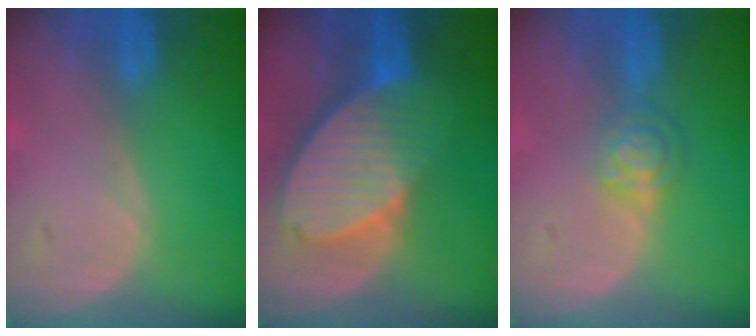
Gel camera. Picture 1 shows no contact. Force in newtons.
{"total": 10.3, "press": 8.9, "slide": 5.1}
{"total": 4.0, "press": 3.6, "slide": 1.7}